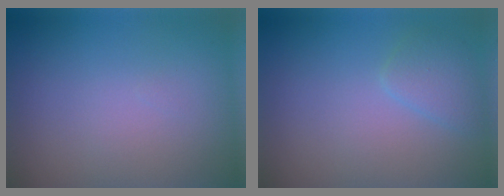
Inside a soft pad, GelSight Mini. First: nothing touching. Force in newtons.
{"total": 1.8, "press": 1.8, "slide": 0.1}